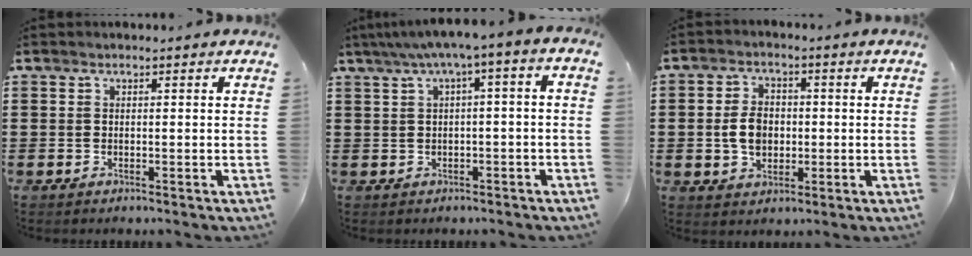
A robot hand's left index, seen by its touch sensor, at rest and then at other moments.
{"total": 3.5, "force": [-0.6, 0.4, 3.5], "torque": [-0.065, 0.001, -0.019]}
{"total": 5.3, "force": [-0.4, 3.8, 3.7], "torque": [-0.075, 0.005, -0.012]}